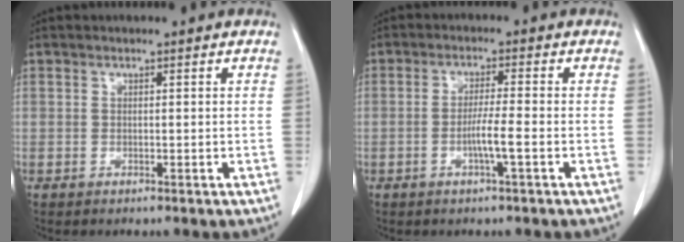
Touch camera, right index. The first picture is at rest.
{"total": 3.9, "force": [-1.3, -0.4, 3.7], "torque": [-0.066, -0.004, -0.026]}